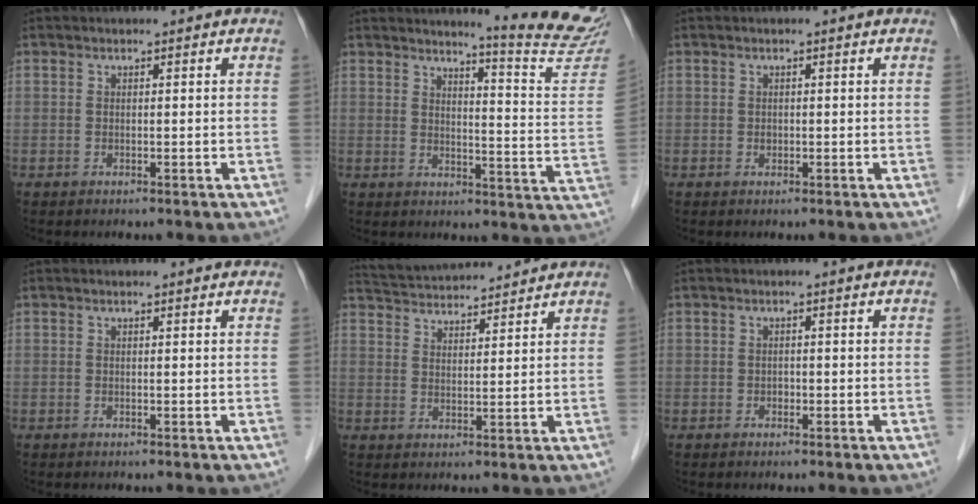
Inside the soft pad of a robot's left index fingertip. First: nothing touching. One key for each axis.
{"total": 14.3, "fx": 13.5, "fy": -1.6, "fz": 4.2, "tx": -0.051, "ty": -0.116, "tz": 0.142}
{"total": 0.6, "fx": -0.4, "fy": 0.4, "fz": 0.2, "tx": -0.001, "ty": -0.003, "tz": -0.009}
{"total": 0.8, "fx": 0.7, "fy": 0.1, "fz": 0.1, "tx": -0.011, "ty": -0.001, "tz": 0.004}
{"total": 8.7, "fx": 8.5, "fy": 0.4, "fz": 1.9, "tx": -0.044, "ty": 0.029, "tz": 0.136}
{"total": 0.7, "fx": -0.6, "fy": 0.4, "fz": 0.2, "tx": -0.001, "ty": -0.003, "tz": -0.012}